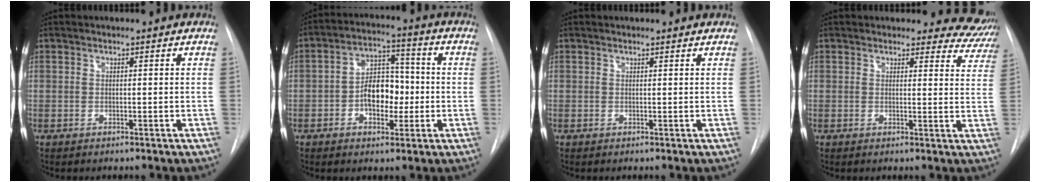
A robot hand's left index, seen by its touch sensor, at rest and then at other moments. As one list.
[{"total": 8.2, "force": [-1.8, 5.0, 6.3], "torque": [-0.108, 0.021, -0.032]}, {"total": 1.4, "force": [1.3, 0.5, 0.3], "torque": [-0.011, 0.009, 0.009]}, {"total": 7.3, "force": [6.7, 2.7, -0.6], "torque": [0.050, -0.036, 0.033]}]